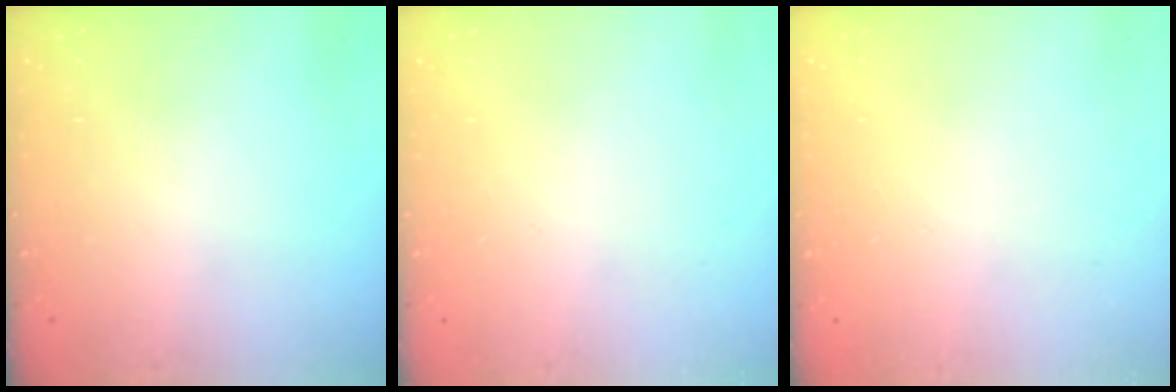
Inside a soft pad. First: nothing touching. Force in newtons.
{"total": 0.0}
{"total": 2.5, "press": 2.5, "slide": 0.2}